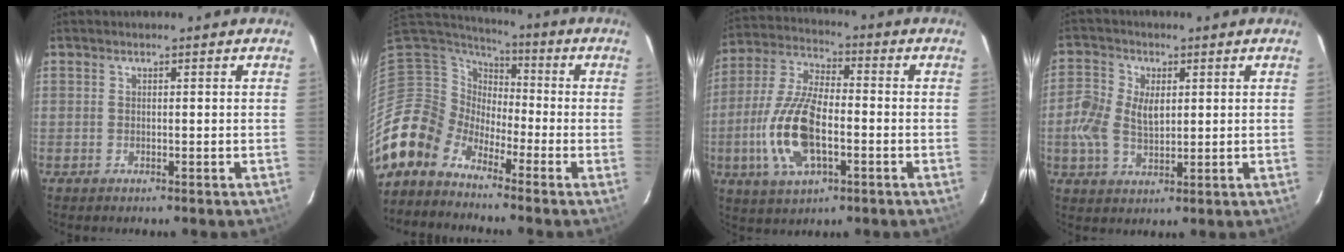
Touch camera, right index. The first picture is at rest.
{"total": 8.7, "force": [-6.6, 5.5, 1.5], "torque": [-0.035, 0.022, -0.152]}
{"total": 15.1, "force": [-3.8, 6.6, 13.0], "torque": [-0.282, 0.000, -0.073]}
{"total": 7.3, "force": [0.3, 4.8, 5.5], "torque": [-0.121, 0.008, 0.002]}